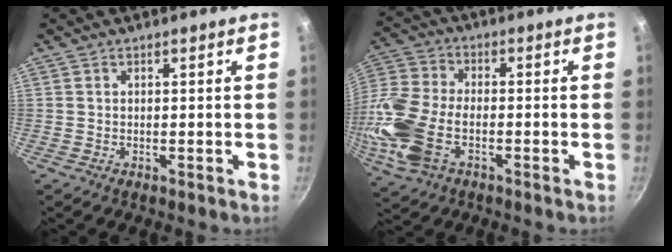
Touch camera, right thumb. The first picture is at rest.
{"total": 16.0, "force": [-4.5, 9.5, 12.1], "torque": [-0.270, 0.017, -0.099]}